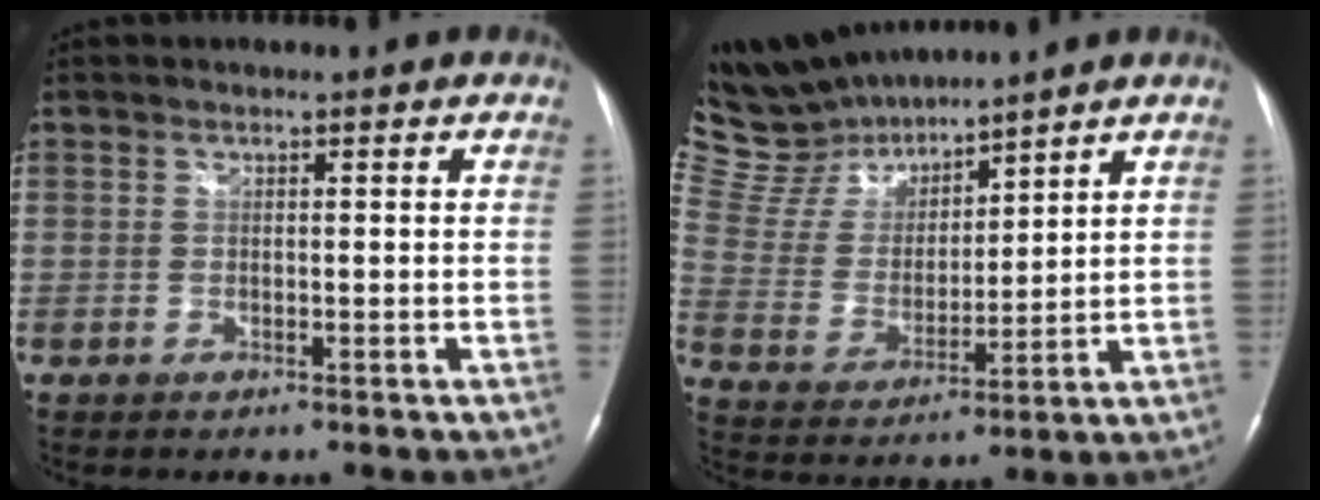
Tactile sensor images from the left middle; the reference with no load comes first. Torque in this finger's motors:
{"motor_torque": [-0.04, -0.85, -0.08, -0.03]}